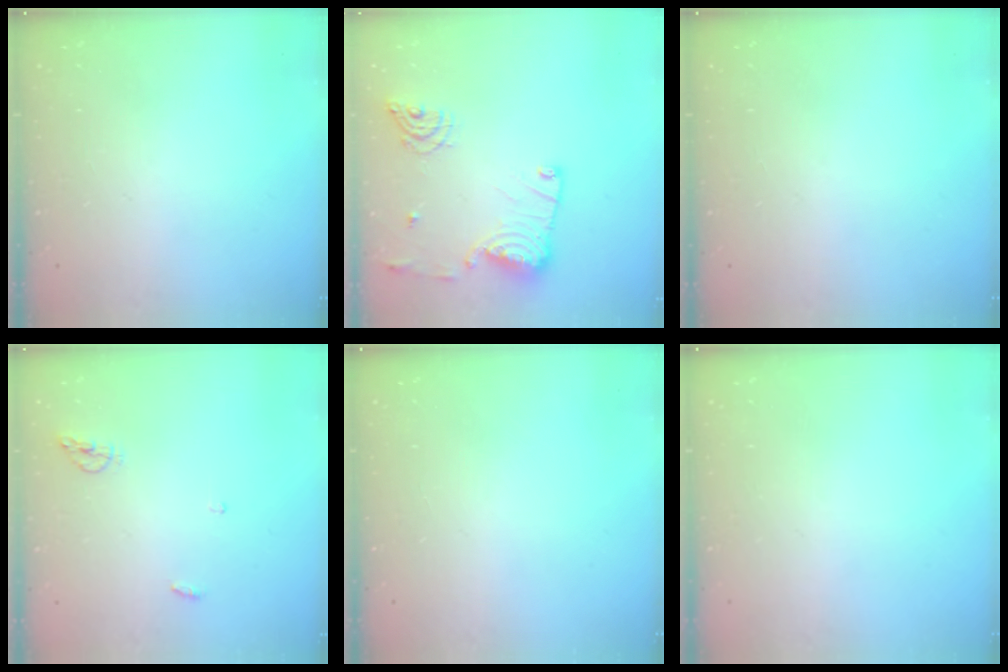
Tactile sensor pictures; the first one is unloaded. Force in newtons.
{"total": 13.9, "press": 13.9, "slide": 0.8}
{"total": 0.0}
{"total": 5.2, "press": 5.2, "slide": 0.7}
{"total": 0.0}
{"total": 0.0}